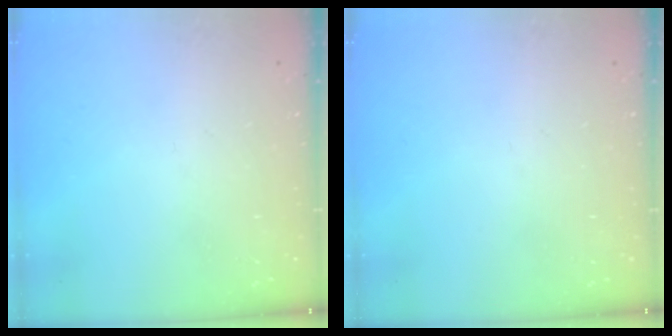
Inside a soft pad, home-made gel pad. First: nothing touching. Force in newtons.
{"total": 0.0}